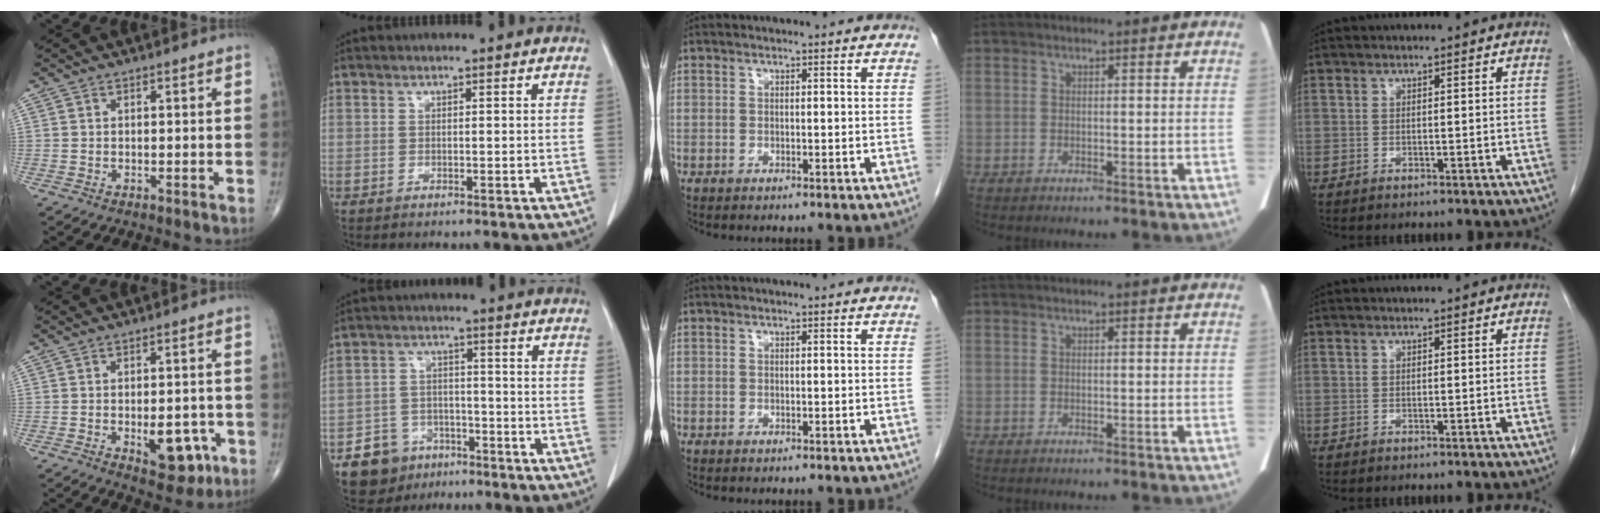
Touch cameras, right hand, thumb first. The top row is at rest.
{"thumb": {"total": 8.8, "force": [-2.9, 4.6, 6.9], "torque": [-0.068, 0.011, -0.028]}, "index": {"total": 7.5, "force": [-4.4, 5.9, 1.3], "torque": [-0.025, 0.013, -0.065]}}